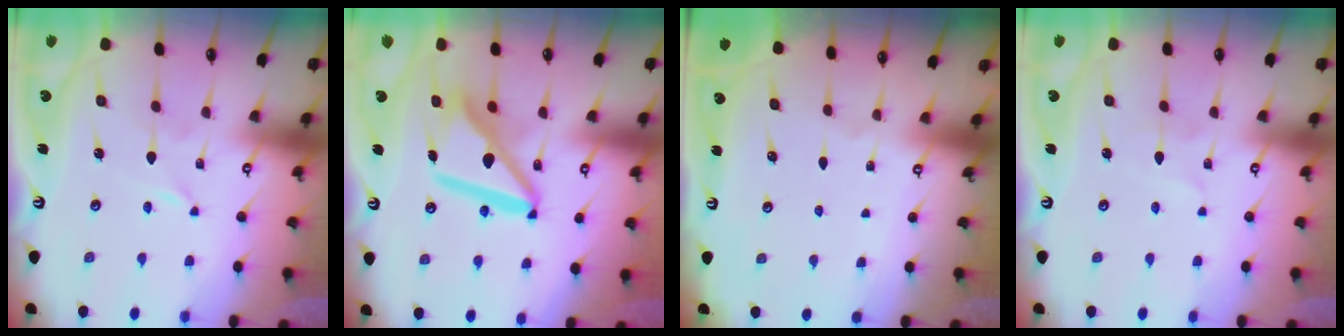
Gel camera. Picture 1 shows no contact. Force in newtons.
{"total": 14.6, "press": 14.5, "slide": 1.8}
{"total": 0.0}
{"total": 1.7, "press": 1.6, "slide": 0.2}